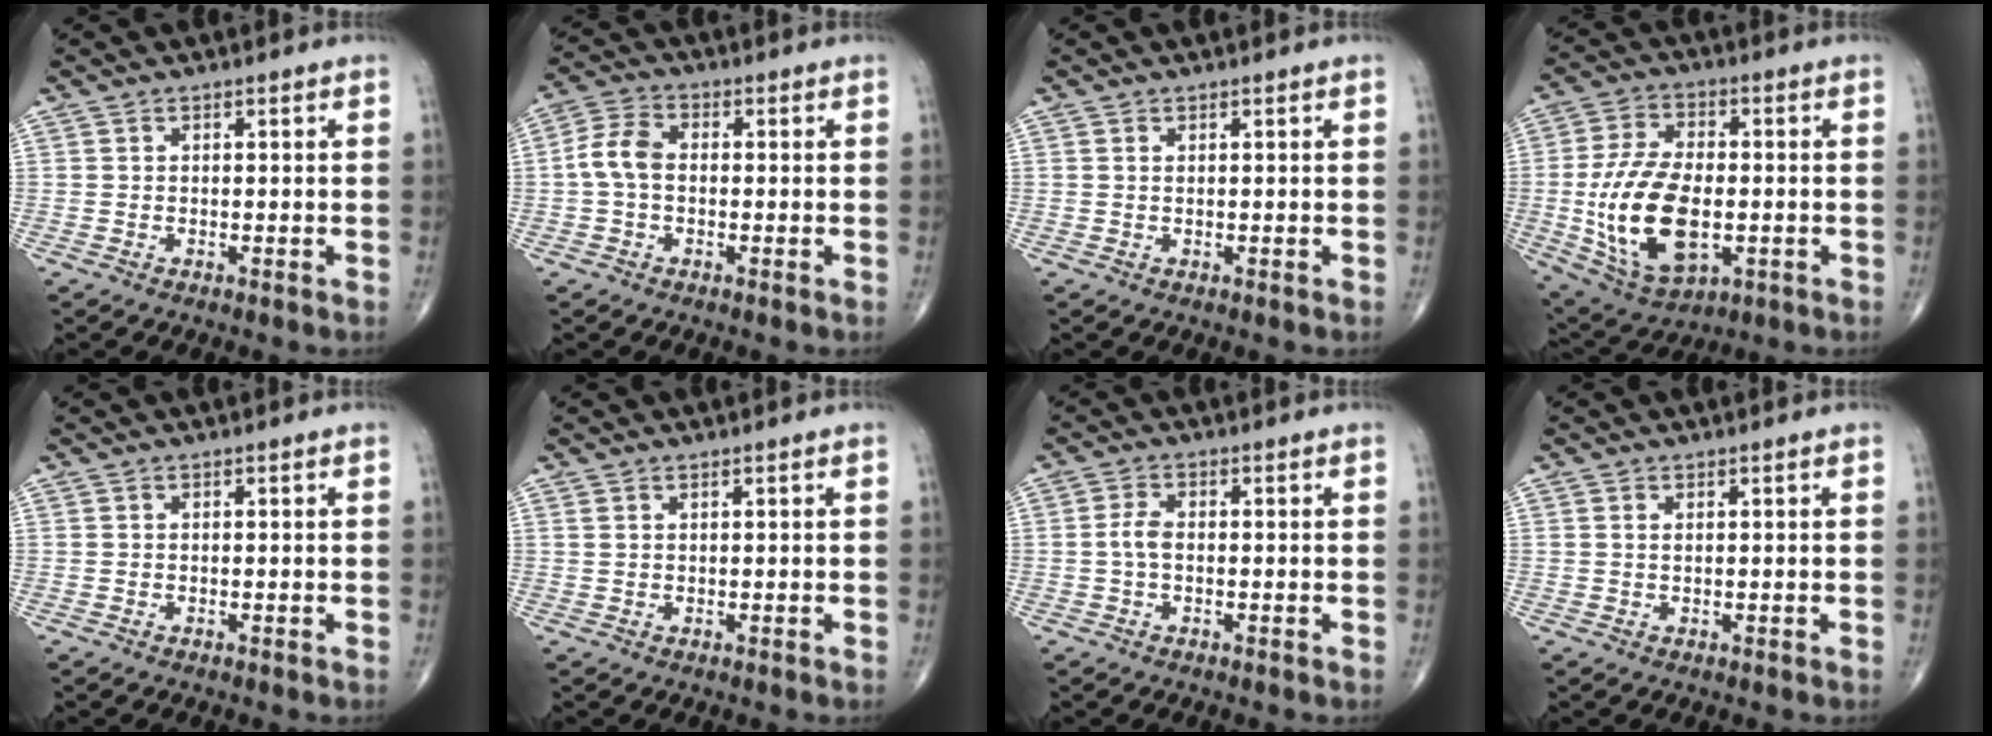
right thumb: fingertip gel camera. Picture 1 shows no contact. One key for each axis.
{"total": 5.9, "fx": -0.4, "fy": 3.8, "fz": 4.5, "tx": -0.091, "ty": 0.018, "tz": -0.017}
{"total": 0.0}
{"total": 18.4, "fx": -2.6, "fy": 10.1, "fz": 15.1, "tx": -0.283, "ty": 0.001, "tz": -0.031}
{"total": 0.0}
{"total": 0.6, "fx": 0.5, "fy": 0.1, "fz": 0.4, "tx": -0.010, "ty": 0.002, "tz": 0.013}
{"total": 2.7, "fx": -0.3, "fy": 1.4, "fz": 2.3, "tx": -0.052, "ty": 0.007, "tz": -0.010}
{"total": 0.5, "fx": 0.3, "fy": 0.1, "fz": 0.4, "tx": -0.012, "ty": 0.003, "tz": 0.007}